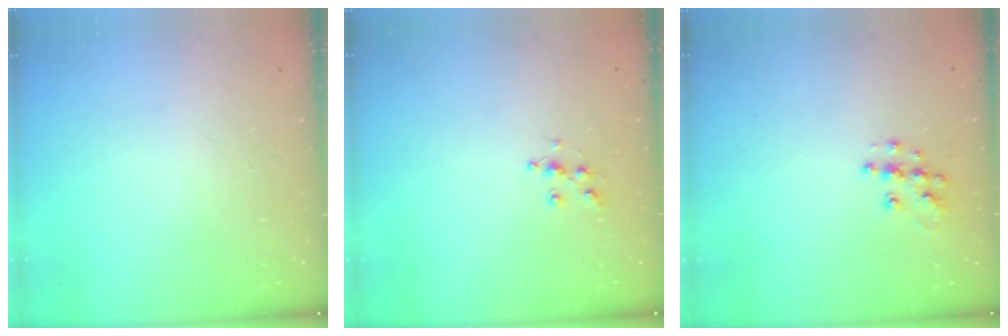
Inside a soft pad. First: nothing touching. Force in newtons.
{"total": 6.1, "press": 6.1, "slide": 0.4}
{"total": 8.5, "press": 8.5, "slide": 0.4}